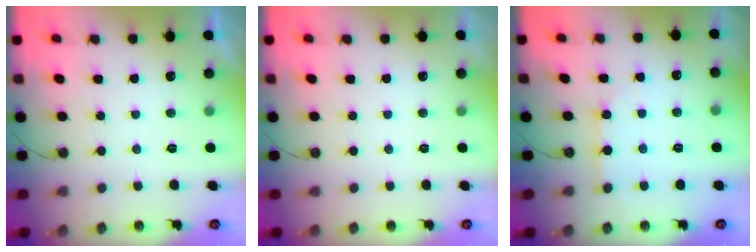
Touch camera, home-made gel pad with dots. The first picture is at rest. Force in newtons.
{"total": 0.0}
{"total": 2.6, "press": 2.6, "slide": 0.4}